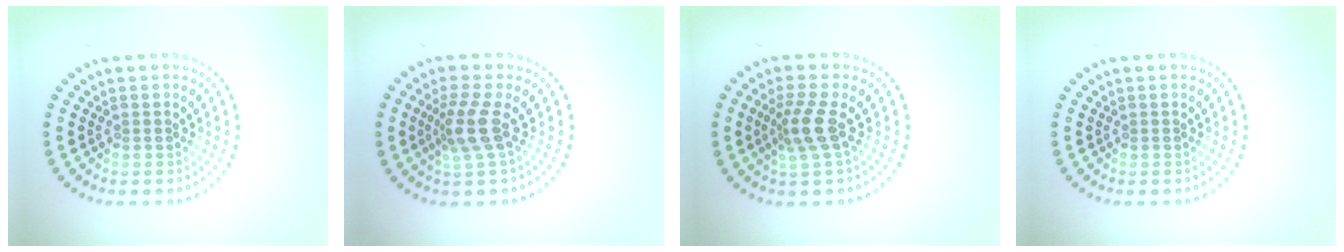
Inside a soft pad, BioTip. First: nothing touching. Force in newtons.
{"total": 2.9, "press": 2.1, "slide": 1.9}
{"total": 2.9, "press": 2.2, "slide": 2.0}
{"total": 0.0}